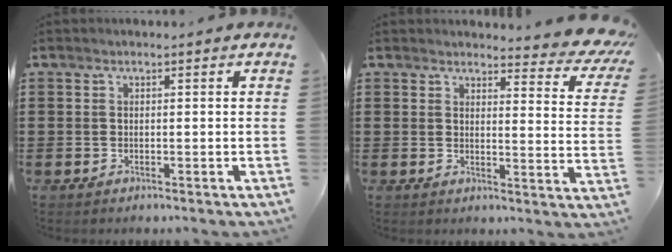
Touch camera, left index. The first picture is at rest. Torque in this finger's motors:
{"motor_torque": [2.14, 0.00, 0.36, 0.04]}